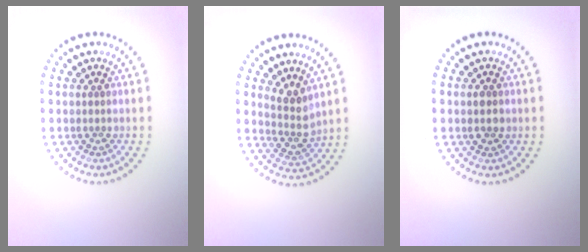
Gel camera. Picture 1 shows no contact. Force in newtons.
{"total": 2.6, "press": 2.0, "slide": 1.7}
{"total": 1.5, "press": 1.4, "slide": 0.1}